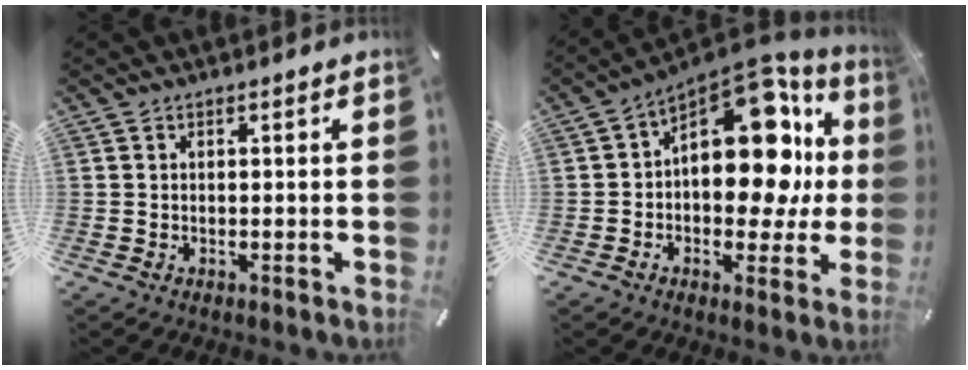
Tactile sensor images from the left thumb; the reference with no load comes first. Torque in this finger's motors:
{"motor_torque": [1.25, 1.26, 1.37, 0.90, 0.20]}